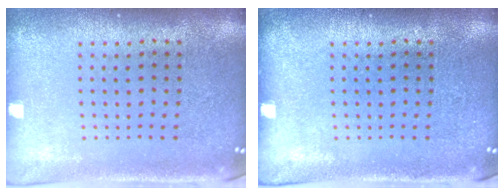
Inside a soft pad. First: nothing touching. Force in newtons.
{"total": 0.0}